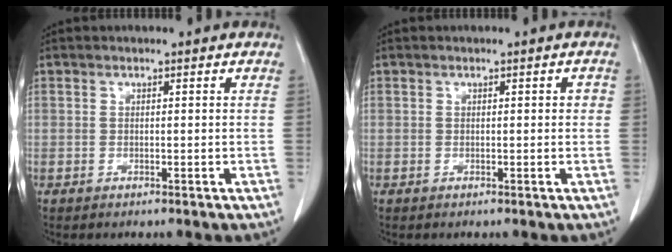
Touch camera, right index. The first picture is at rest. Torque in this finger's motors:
{"motor_torque": [0.02, 0.02, 0.05, -0.01]}